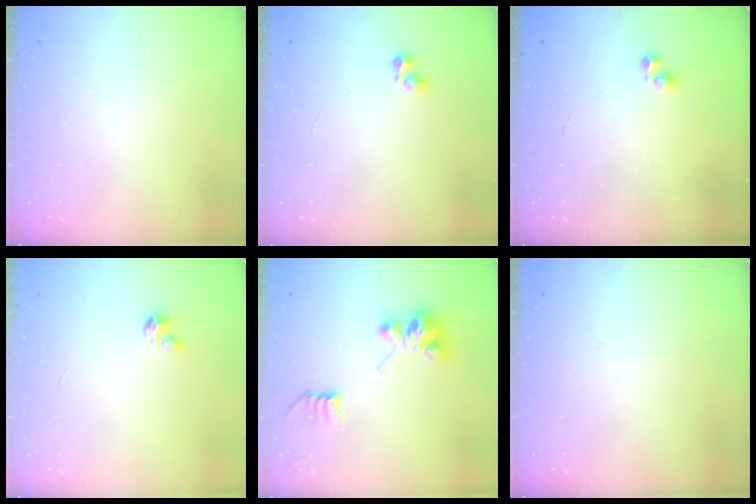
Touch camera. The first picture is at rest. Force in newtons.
{"total": 2.2, "press": 2.1, "slide": 0.6}
{"total": 2.3, "press": 2.2, "slide": 0.3}
{"total": 2.7, "press": 2.7, "slide": 0.2}
{"total": 6.6, "press": 6.6, "slide": 0.1}
{"total": 0.0}